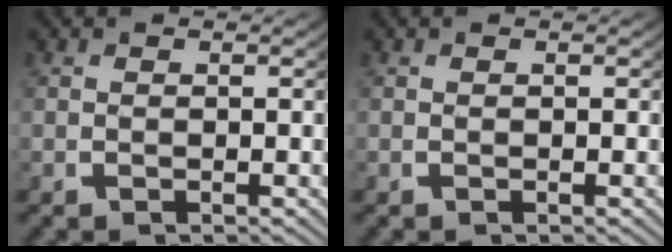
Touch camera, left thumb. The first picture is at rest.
{"total": 0.0}